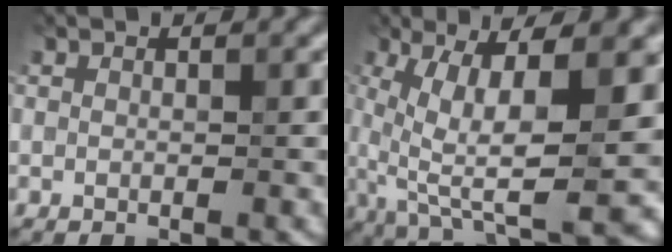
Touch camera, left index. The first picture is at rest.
{"total": 10.9, "force": [1.4, 3.2, 10.4], "torque": [-0.178, -0.007, 0.030]}